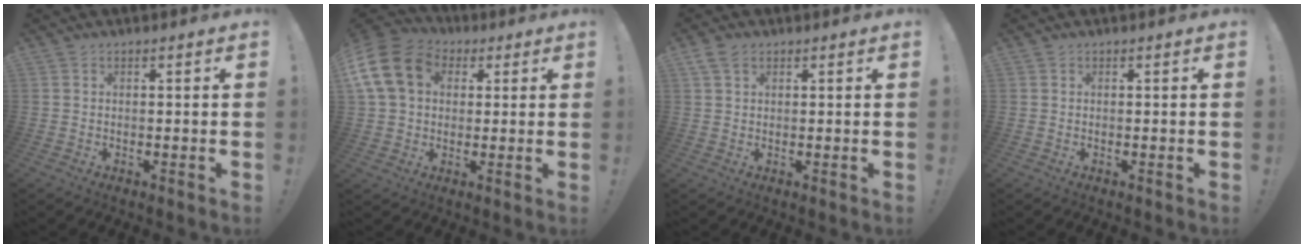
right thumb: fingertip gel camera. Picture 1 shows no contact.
{"total": 16.6, "force": [4.4, 12.7, 9.7], "torque": [-0.177, 0.000, 0.089]}
{"total": 3.7, "force": [2.1, 2.3, 2.1], "torque": [-0.039, -0.001, 0.040]}
{"total": 0.0}